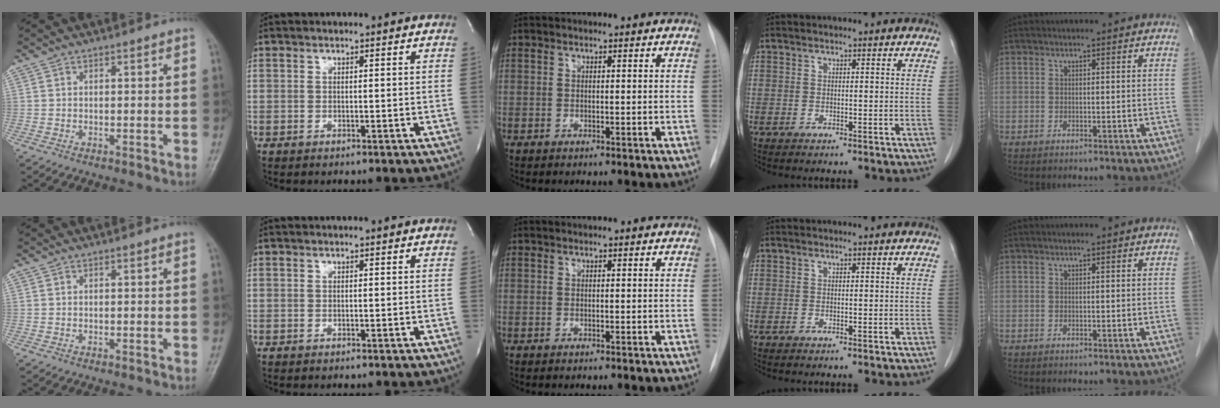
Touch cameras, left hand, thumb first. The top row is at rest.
{}